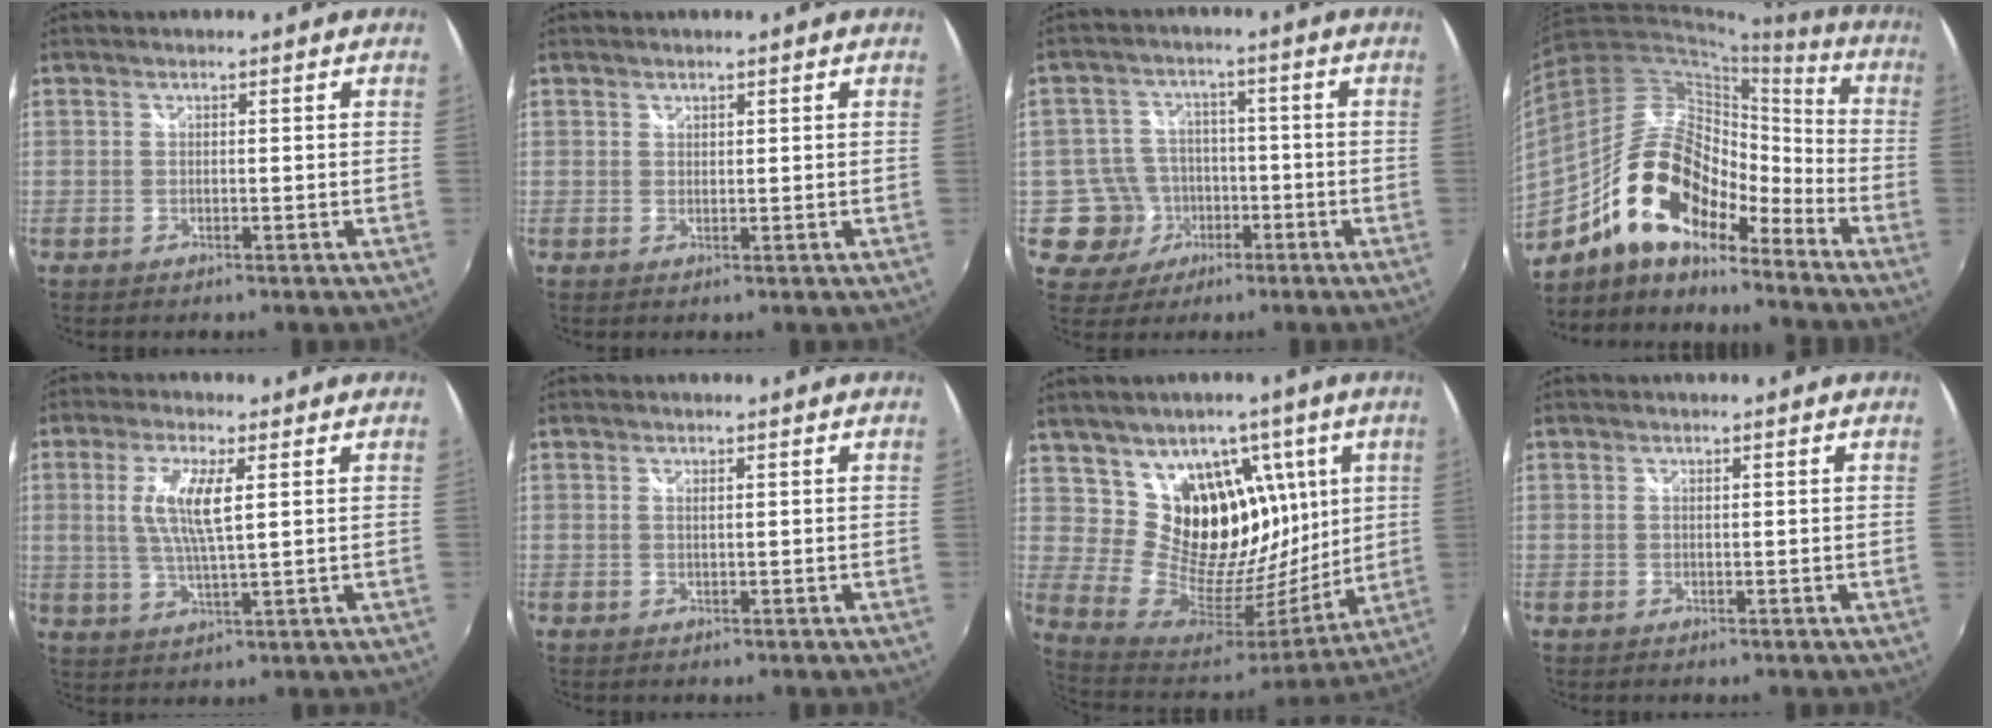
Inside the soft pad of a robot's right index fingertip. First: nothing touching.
{"total": 0.7, "force": [0.6, 0.3, 0.0], "torque": [0.001, 0.001, 0.011]}
{"total": 8.8, "force": [-2.8, 8.3, 0.8], "torque": [-0.039, 0.017, -0.036]}
{"total": 18.0, "force": [-12.3, 8.0, 10.5], "torque": [-0.194, 0.007, -0.228]}
{"total": 7.6, "force": [1.6, 1.3, 7.3], "torque": [-0.148, -0.002, 0.032]}
{"total": 3.1, "force": [2.4, 0.0, 2.0], "torque": [-0.037, -0.007, 0.038]}
{"total": 19.3, "force": [8.4, 14.6, 9.4], "torque": [-0.149, -0.015, 0.161]}
{"total": 0.0}